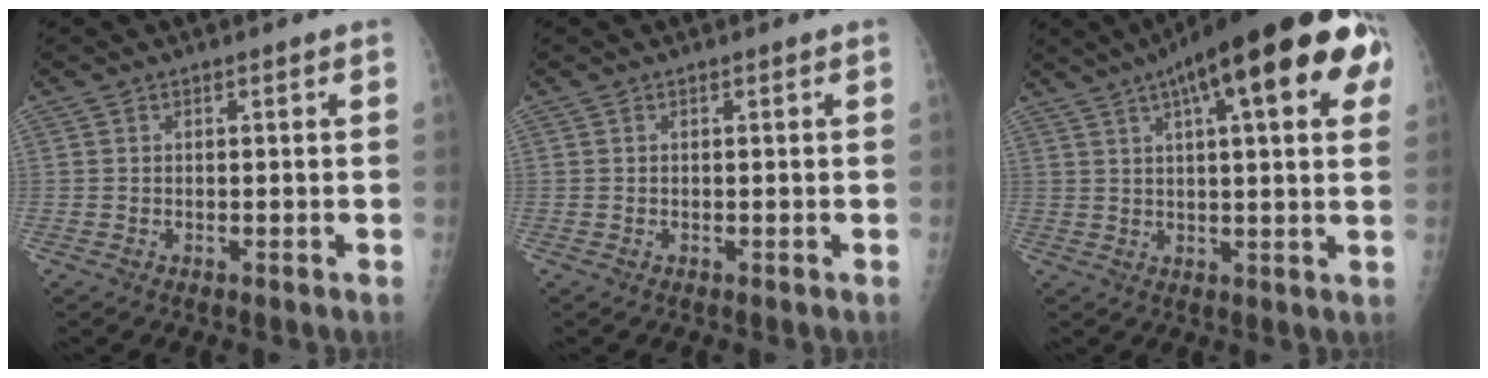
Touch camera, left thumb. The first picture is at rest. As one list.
[{"total": 0.0}, {"total": 23.0, "force": [9.6, 6.4, 19.9], "torque": [-0.281, 0.022, 0.129]}]